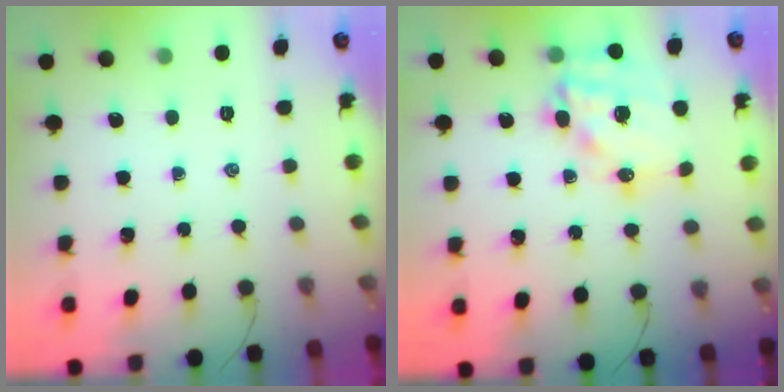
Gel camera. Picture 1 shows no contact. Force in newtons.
{"total": 16.3, "press": 15.9, "slide": 3.5}